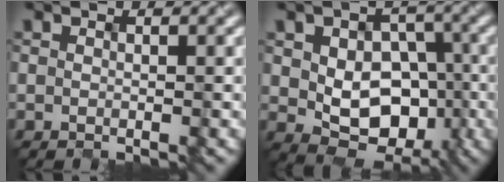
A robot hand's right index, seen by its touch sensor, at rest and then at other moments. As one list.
[{"total": 8.0, "force": [-1.1, 5.8, 5.4], "torque": [-0.076, -0.007, -0.008]}]